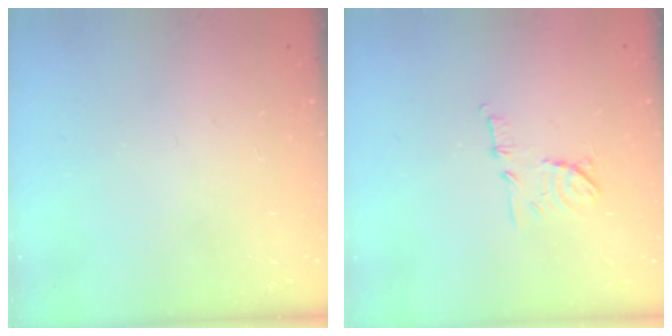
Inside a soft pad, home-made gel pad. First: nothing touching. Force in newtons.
{"total": 8.3, "press": 8.3, "slide": 1.1}